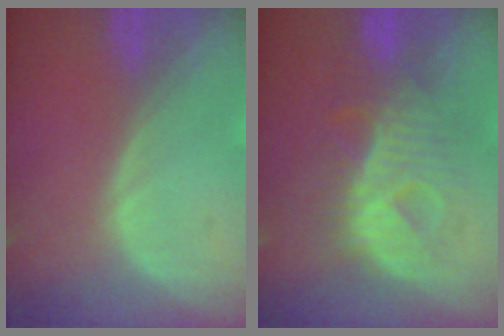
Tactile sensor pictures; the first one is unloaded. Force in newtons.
{"total": 9.1, "press": 9.1, "slide": 0.5}